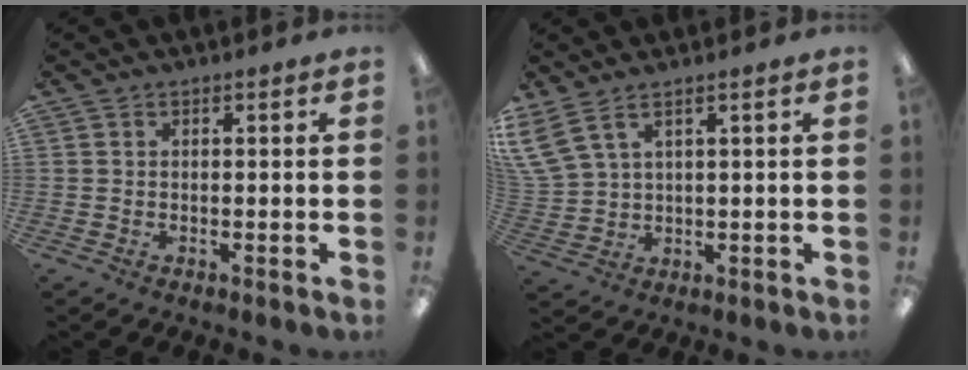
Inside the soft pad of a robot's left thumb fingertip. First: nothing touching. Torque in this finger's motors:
{"motor_torque": [0.23, 0.48, 1.62, -1.14, 0.19]}